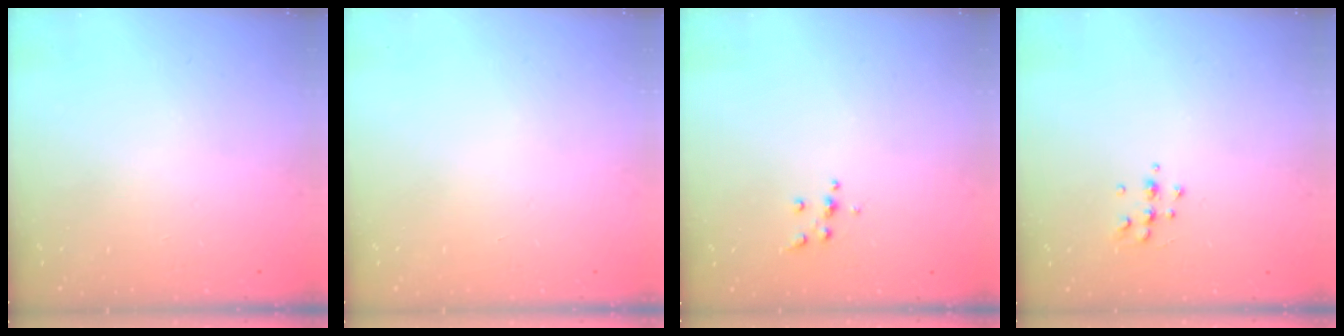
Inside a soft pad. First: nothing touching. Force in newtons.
{"total": 0.0}
{"total": 4.5, "press": 4.5, "slide": 0.5}
{"total": 6.3, "press": 6.2, "slide": 1.0}